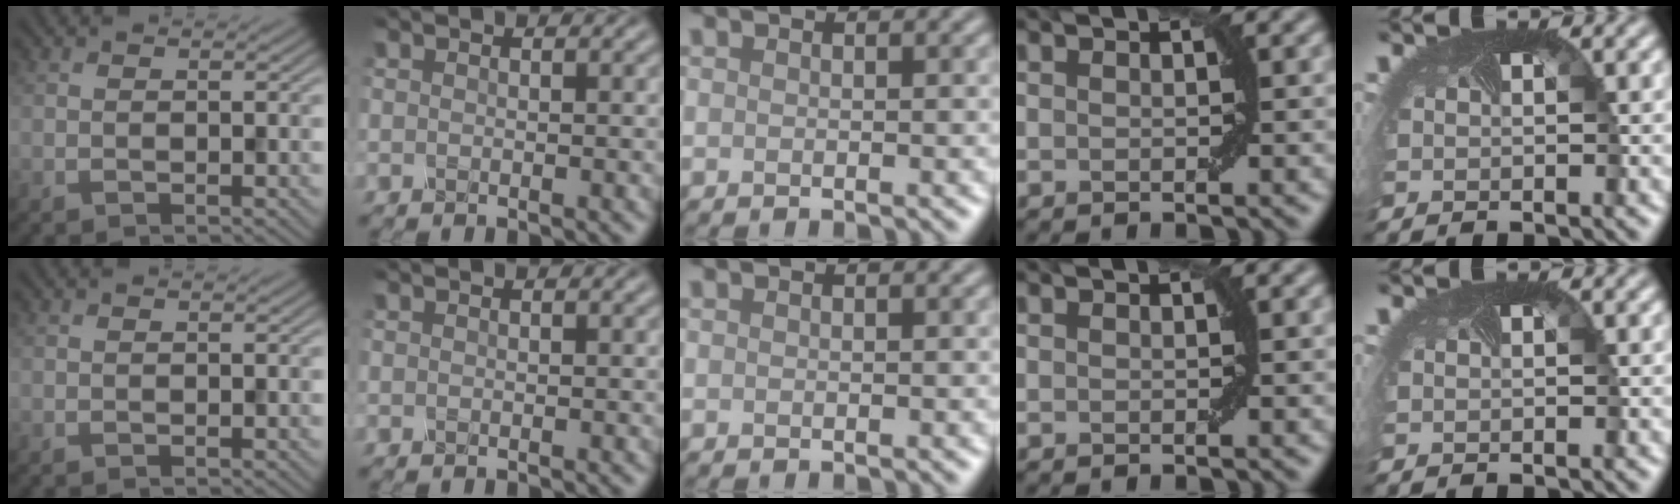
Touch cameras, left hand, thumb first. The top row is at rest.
{}